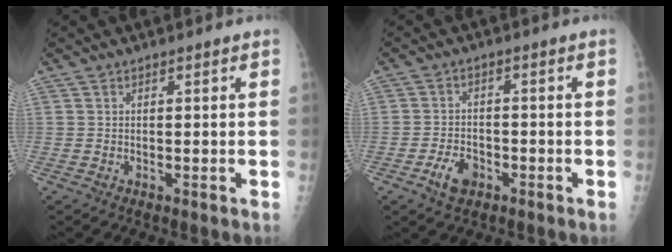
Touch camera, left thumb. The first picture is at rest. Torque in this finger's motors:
{"motor_torque": [-0.36, 0.45, 0.36, 0.15, 0.06]}